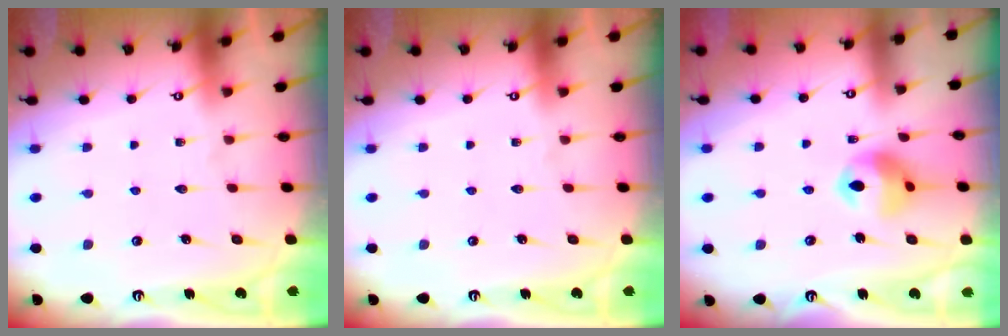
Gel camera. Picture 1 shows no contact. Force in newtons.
{"total": 0.0}
{"total": 11.0, "press": 10.9, "slide": 1.9}